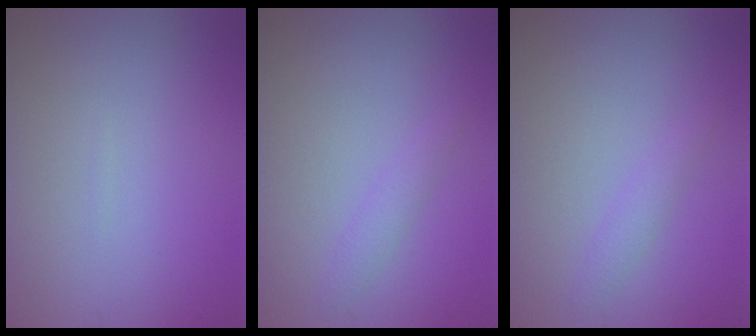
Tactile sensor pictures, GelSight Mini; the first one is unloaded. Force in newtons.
{"total": 1.1, "press": 1.1, "slide": 0.1}
{"total": 1.1, "press": 1.1, "slide": 0.1}